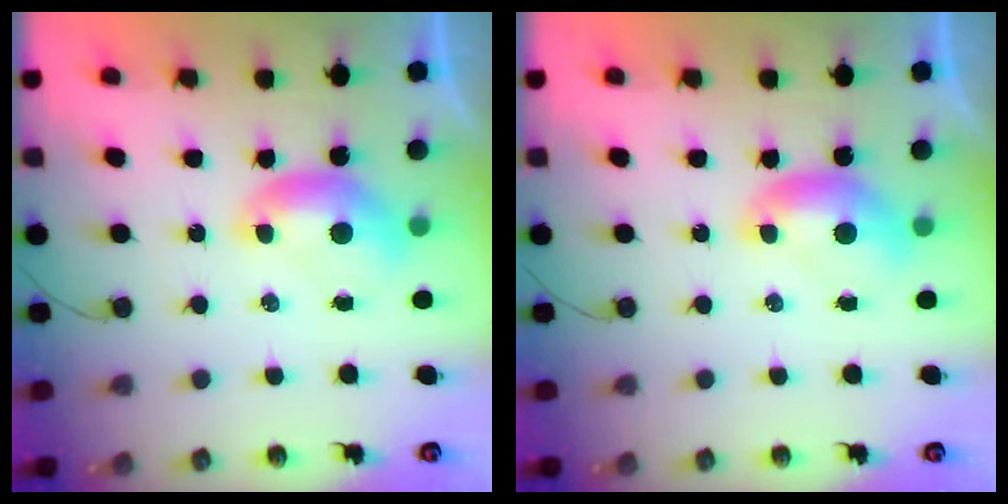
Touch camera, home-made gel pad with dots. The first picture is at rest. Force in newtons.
{"total": 0.0}